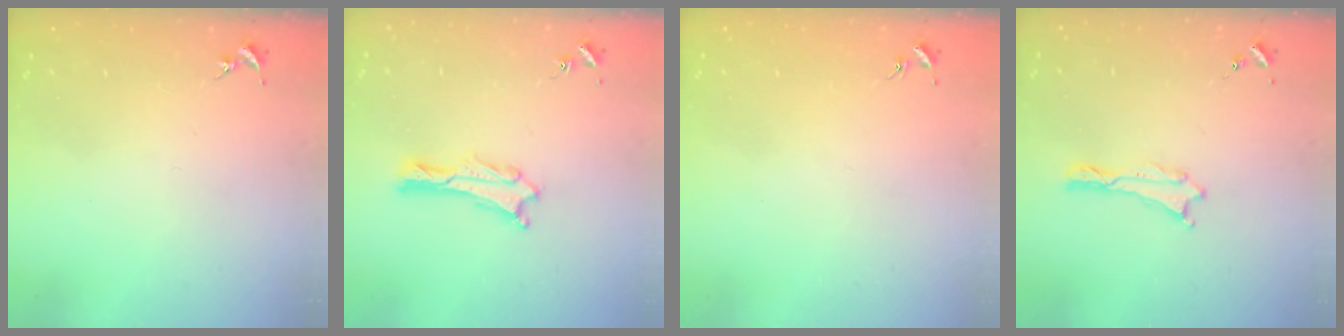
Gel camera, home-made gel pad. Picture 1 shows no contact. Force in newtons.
{"total": 0.8, "press": 0.7, "slide": 0.2}
{"total": 0.0}
{"total": 0.0}